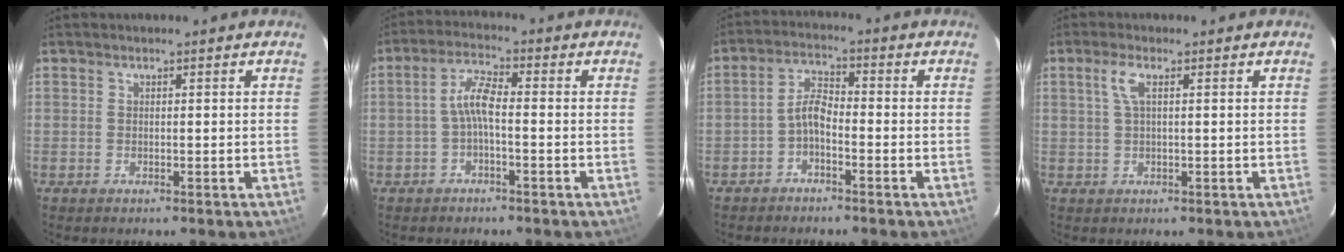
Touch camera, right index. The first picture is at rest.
{"total": 4.2, "force": [-1.2, 1.0, 3.9], "torque": [-0.085, 0.014, -0.025]}
{"total": 3.7, "force": [-2.2, 1.4, 2.6], "torque": [-0.059, 0.015, -0.045]}
{"total": 2.9, "force": [0.9, 0.5, 2.7], "torque": [-0.057, 0.005, 0.017]}